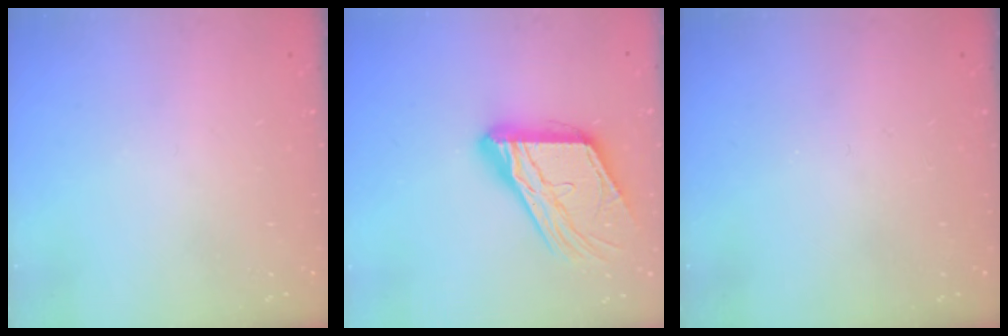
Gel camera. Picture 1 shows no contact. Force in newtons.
{"total": 17.4, "press": 17.3, "slide": 1.9}
{"total": 0.0}